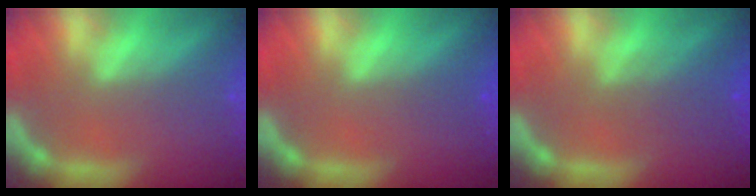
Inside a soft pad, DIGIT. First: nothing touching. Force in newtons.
{"total": 1.0}
{"total": 3.0}